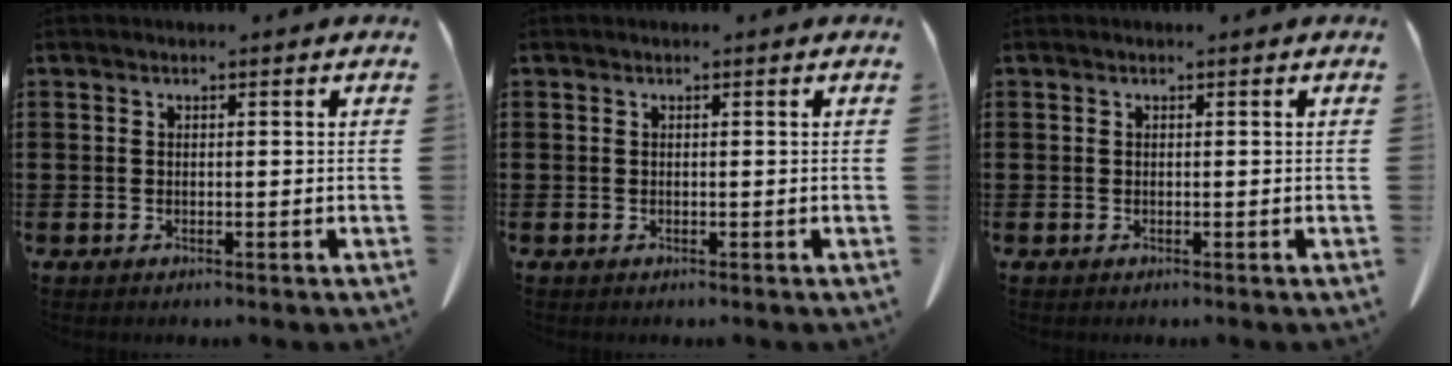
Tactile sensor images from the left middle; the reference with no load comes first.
{"total": 0.0}
{"total": 0.0}